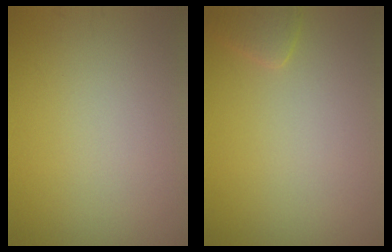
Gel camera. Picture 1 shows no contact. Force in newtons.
{"total": 1.4, "press": 1.4, "slide": 0.1}